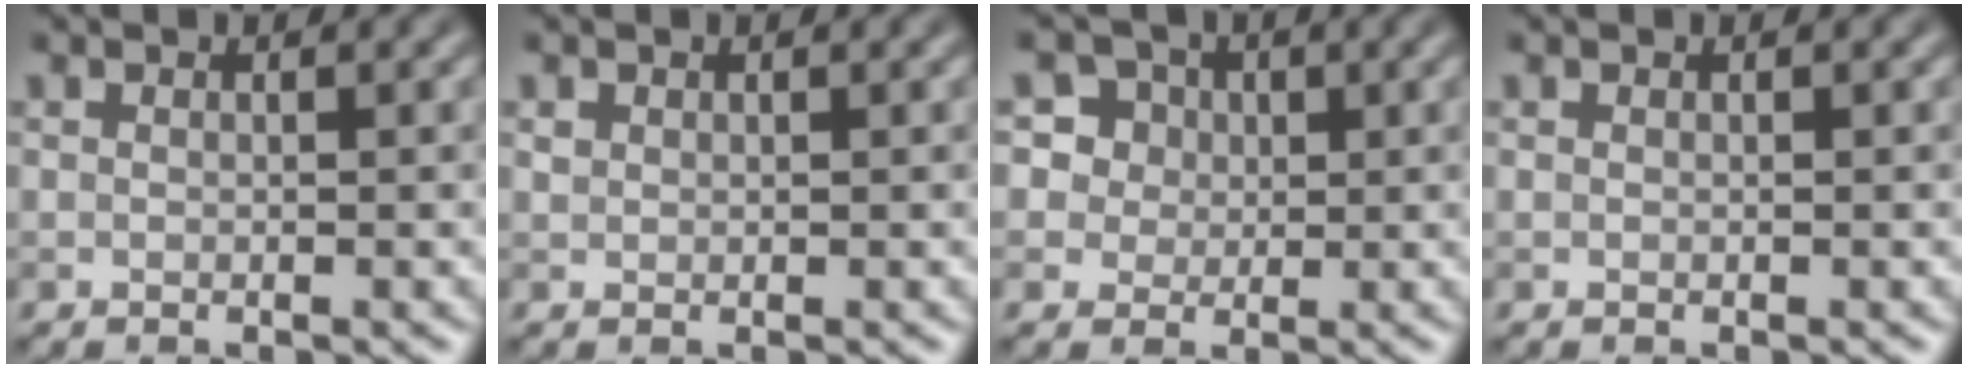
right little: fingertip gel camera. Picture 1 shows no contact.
{"total": 0.5, "force": [0.3, 0.4, 0.1], "torque": [0.000, -0.002, 0.007]}
{"total": 6.7, "force": [3.2, 5.4, 2.2], "torque": [-0.031, 0.018, 0.036]}
{"total": 0.0}